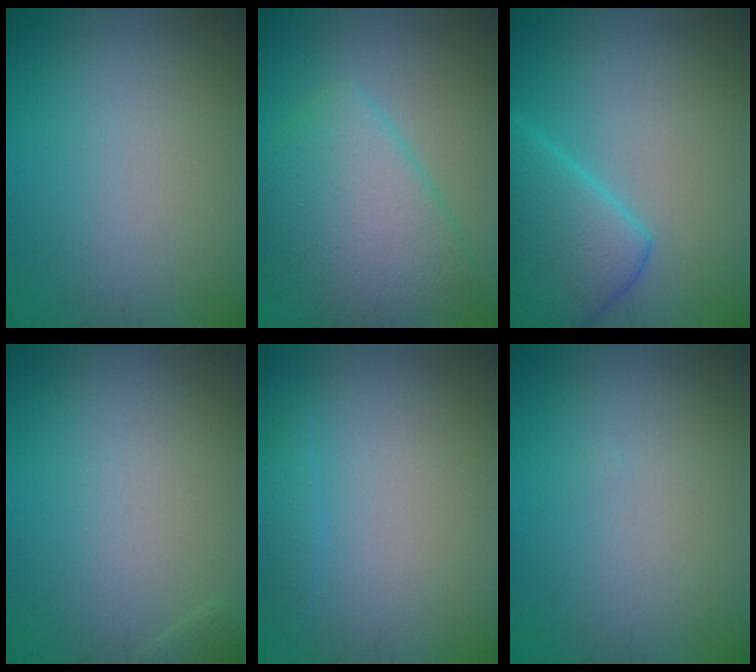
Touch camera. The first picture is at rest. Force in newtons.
{"total": 7.4, "press": 7.4, "slide": 0.4}
{"total": 6.1, "press": 6.0, "slide": 0.5}
{"total": 0.5, "press": 0.5, "slide": 0.1}
{"total": 1.0, "press": 1.0, "slide": 0.1}
{"total": 0.0}